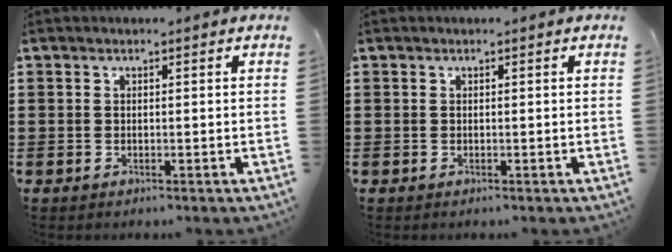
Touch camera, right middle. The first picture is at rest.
{"total": 0.0}